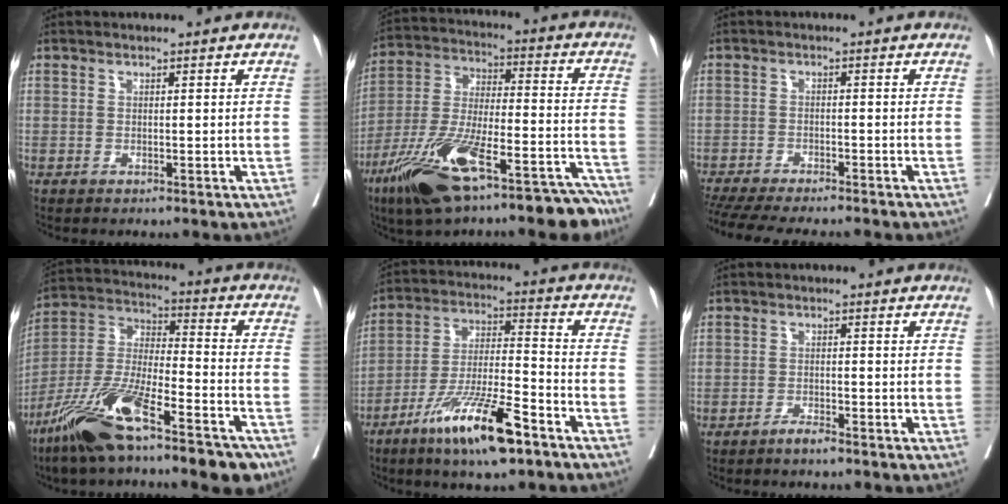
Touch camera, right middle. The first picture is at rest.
{"total": 21.0, "force": [-14.4, 5.0, 14.5], "torque": [-0.240, 0.003, -0.250]}
{"total": 14.1, "force": [-12.4, 1.9, 6.5], "torque": [-0.114, -0.023, -0.180]}
{"total": 19.7, "force": [-13.4, 4.1, 13.9], "torque": [-0.267, -0.013, -0.242]}
{"total": 14.4, "force": [-8.9, 2.0, 11.1], "torque": [-0.212, -0.025, -0.162]}
{"total": 1.8, "force": [-1.6, 0.2, 0.9], "torque": [-0.017, -0.002, -0.029]}